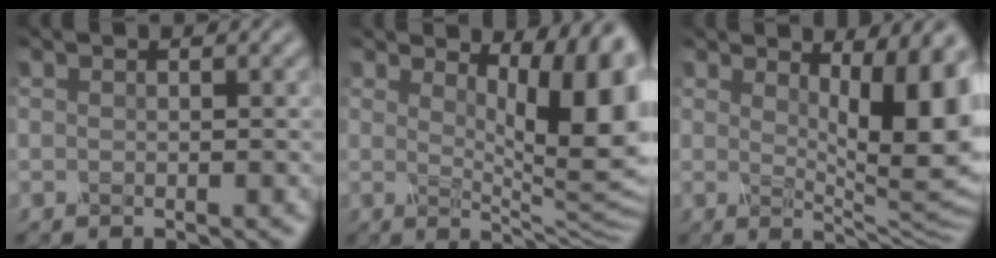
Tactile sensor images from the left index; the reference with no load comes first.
{"total": 10.7, "force": [3.4, 3.1, 9.6], "torque": [-0.117, -0.013, 0.056]}
{"total": 9.0, "force": [2.3, 2.5, 8.3], "torque": [-0.113, -0.015, 0.039]}